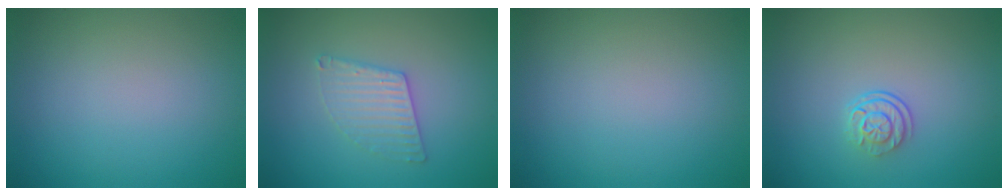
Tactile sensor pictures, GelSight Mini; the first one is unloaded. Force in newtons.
{"total": 2.8, "press": 2.8, "slide": 0.3}
{"total": 0.0}
{"total": 2.4, "press": 1.7, "slide": 1.6}